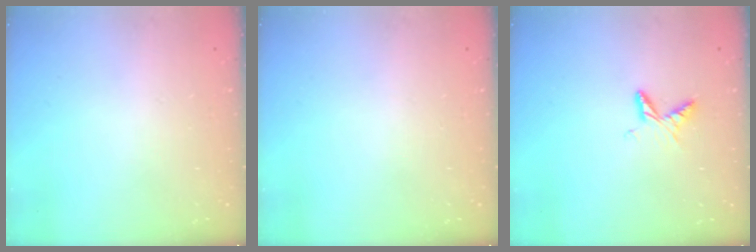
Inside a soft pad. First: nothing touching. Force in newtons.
{"total": 0.0}
{"total": 6.1, "press": 6.1, "slide": 0.6}